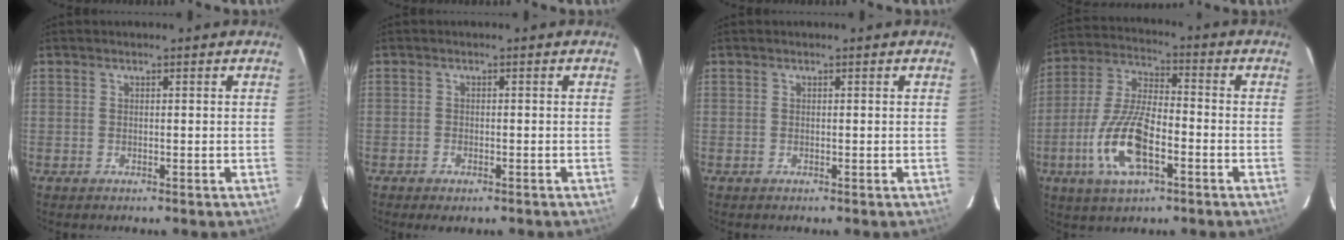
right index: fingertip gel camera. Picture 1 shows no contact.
{"total": 2.2, "force": [-1.6, 1.0, 1.1], "torque": [-0.028, -0.006, -0.028]}
{"total": 0.0}
{"total": 14.6, "force": [-5.3, 5.4, 12.4], "torque": [-0.267, -0.007, -0.102]}